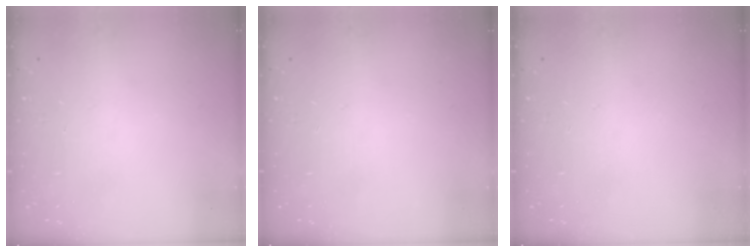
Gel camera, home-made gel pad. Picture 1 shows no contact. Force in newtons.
{"total": 0.0}
{"total": 0.0}